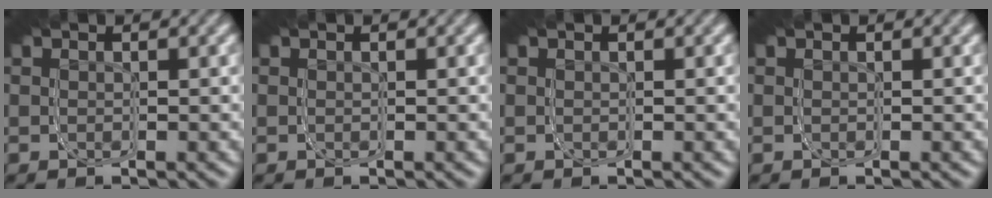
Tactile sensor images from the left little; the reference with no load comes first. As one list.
[{"total": 0.0}, {"total": 0.0}, {"total": 0.0}]